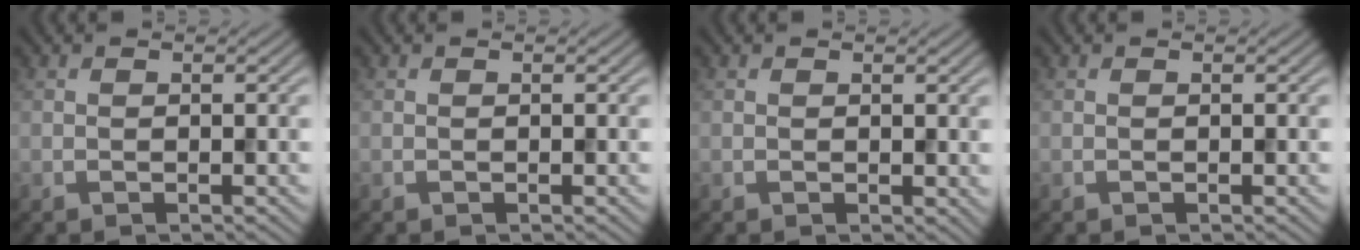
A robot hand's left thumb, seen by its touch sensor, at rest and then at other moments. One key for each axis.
{"total": 0.0}
{"total": 0.6, "fx": 0.3, "fy": 0.4, "fz": 0.3, "tx": 0.000, "ty": -0.003, "tz": 0.005}
{"total": 0.0}